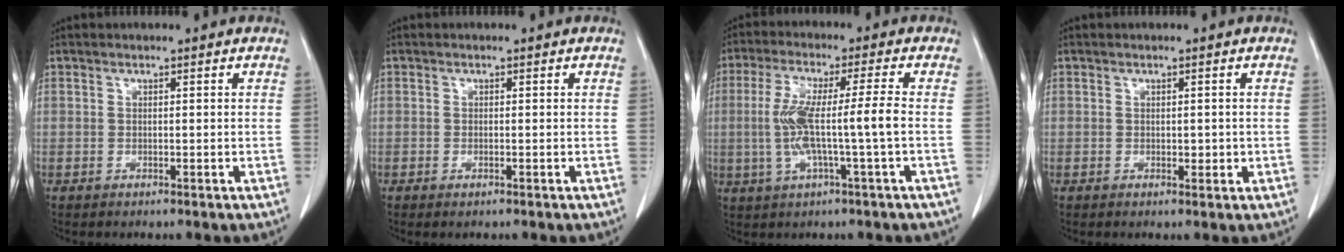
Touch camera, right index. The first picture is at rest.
{"total": 0.7, "force": [-0.5, 0.1, 0.6], "torque": [-0.012, -0.002, -0.005]}
{"total": 9.2, "force": [-0.9, -0.3, 9.2], "torque": [-0.186, 0.010, -0.018]}
{"total": 1.4, "force": [-0.1, 0.8, 1.2], "torque": [-0.013, 0.000, 0.001]}